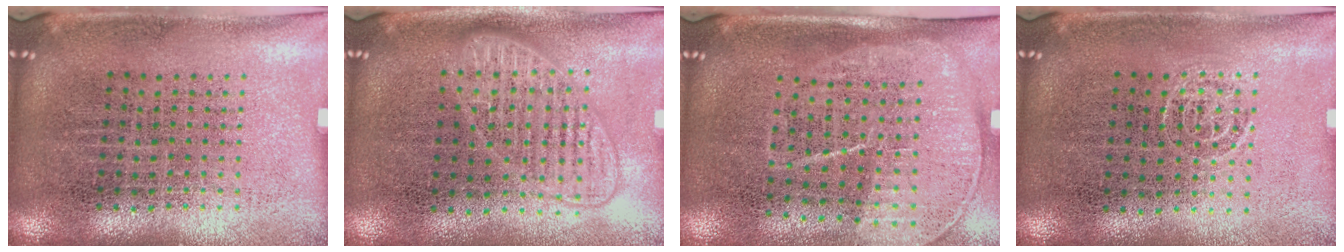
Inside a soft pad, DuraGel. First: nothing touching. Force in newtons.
{"total": 1.5, "press": 1.4, "slide": 0.2}
{"total": 1.6, "press": 1.3, "slide": 0.9}
{"total": 0.6, "press": 0.5, "slide": 0.3}